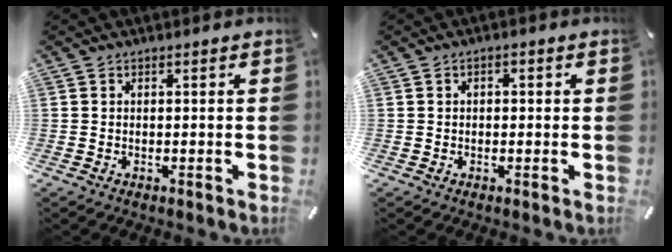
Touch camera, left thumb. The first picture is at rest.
{"total": 1.1, "force": [-0.2, 0.9, 0.6], "torque": [-0.013, 0.005, -0.006]}